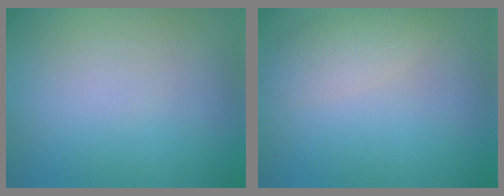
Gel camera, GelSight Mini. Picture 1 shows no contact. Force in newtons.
{"total": 2.7, "press": 2.7, "slide": 0.2}